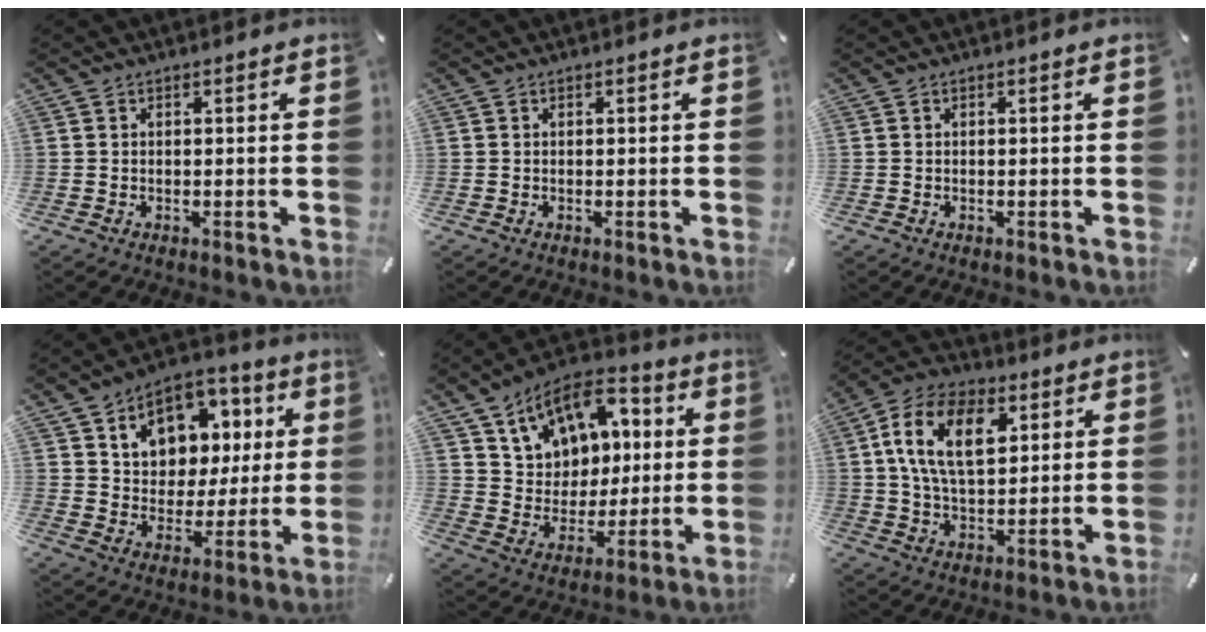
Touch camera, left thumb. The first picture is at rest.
{"total": 0.0}
{"total": 0.0}
{"total": 12.5, "force": [4.7, 10.6, 4.7], "torque": [-0.074, -0.022, 0.089]}
{"total": 14.2, "force": [6.7, 11.3, 5.3], "torque": [-0.099, -0.029, 0.129]}
{"total": 15.5, "force": [4.5, 9.5, 11.4], "torque": [-0.227, 0.008, 0.077]}